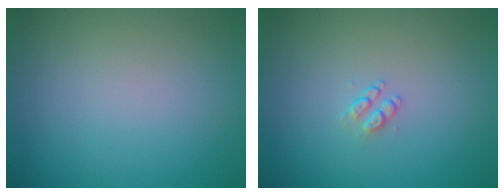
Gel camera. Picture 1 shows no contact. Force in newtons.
{"total": 1.1, "press": 0.7, "slide": 0.8}